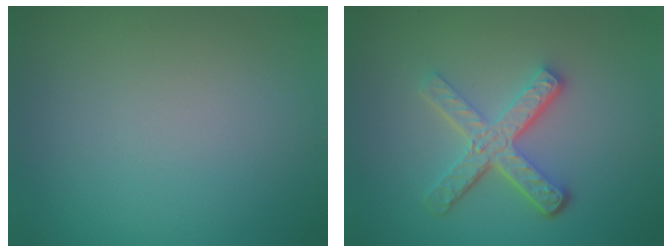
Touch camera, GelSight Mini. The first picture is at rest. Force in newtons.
{"total": 5.1, "press": 3.7, "slide": 3.5}